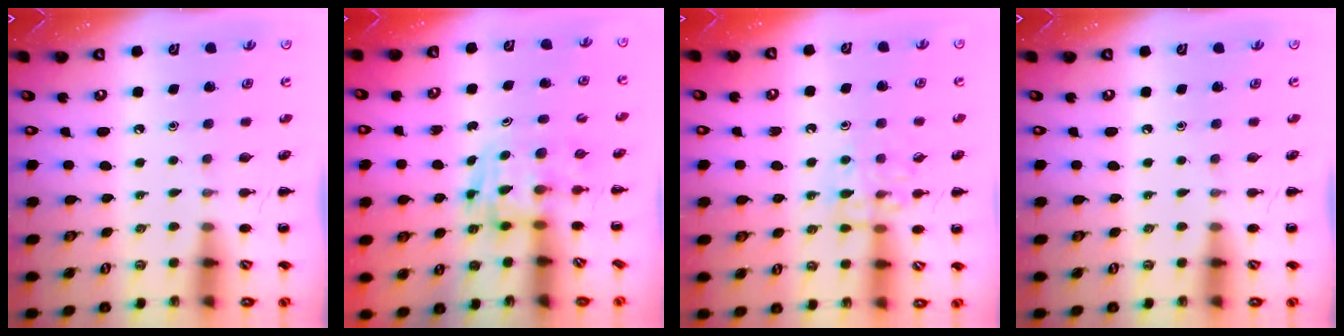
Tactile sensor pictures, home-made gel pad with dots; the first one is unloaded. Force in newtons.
{"total": 3.5, "press": 3.4, "slide": 0.6}
{"total": 11.2, "press": 11.2, "slide": 0.7}
{"total": 0.0}